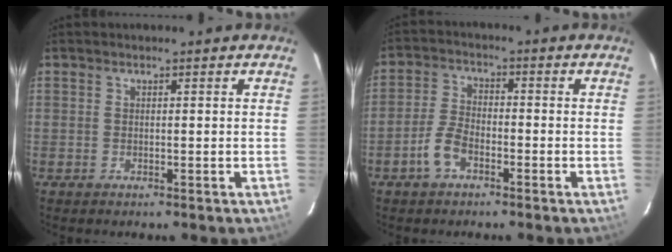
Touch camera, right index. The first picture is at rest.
{"total": 5.3, "force": [-3.0, 2.6, 3.4], "torque": [-0.082, 0.009, -0.060]}